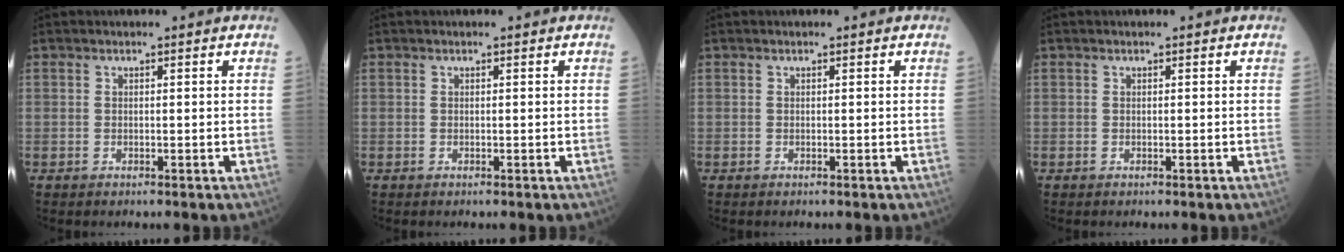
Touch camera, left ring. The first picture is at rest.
{"total": 0.0}
{"total": 0.0}
{"total": 0.0}